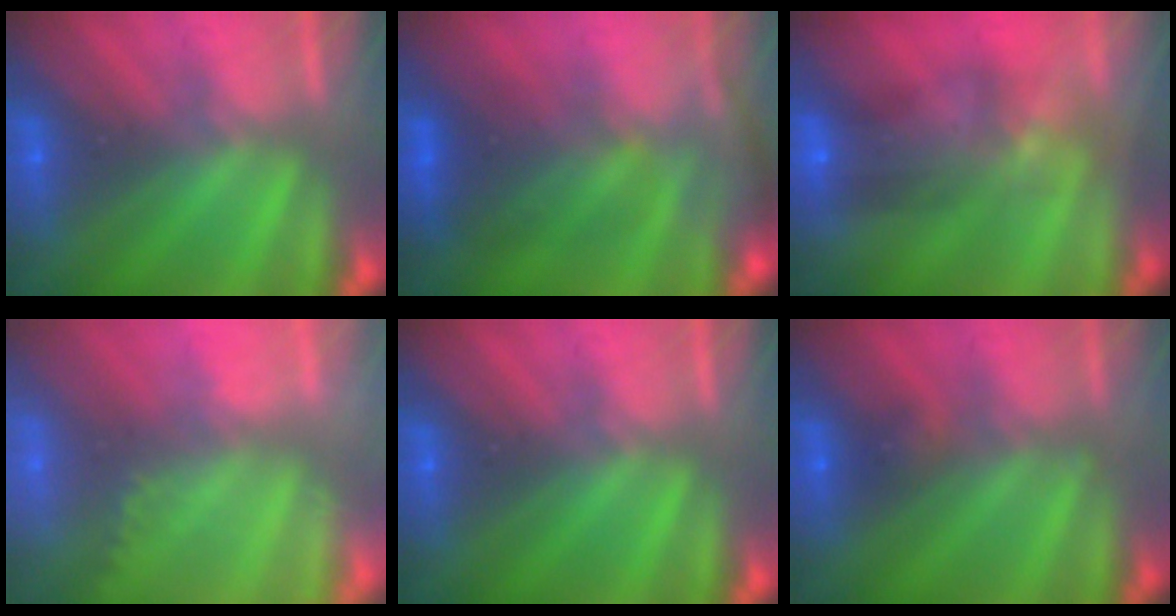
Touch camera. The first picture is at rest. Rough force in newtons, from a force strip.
{"total": 2.6}
{"total": 6.7}
{"total": 1.7}
{"total": 0.0}
{"total": 2.3}